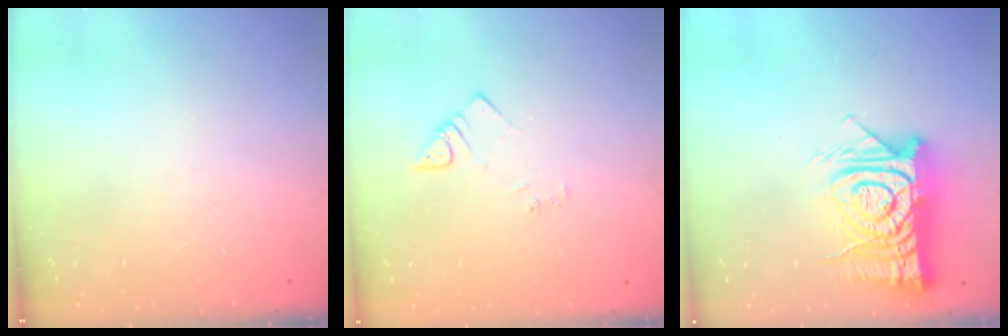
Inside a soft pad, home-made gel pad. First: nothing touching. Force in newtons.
{"total": 3.0, "press": 3.0, "slide": 0.6}
{"total": 16.8, "press": 16.8, "slide": 1.7}